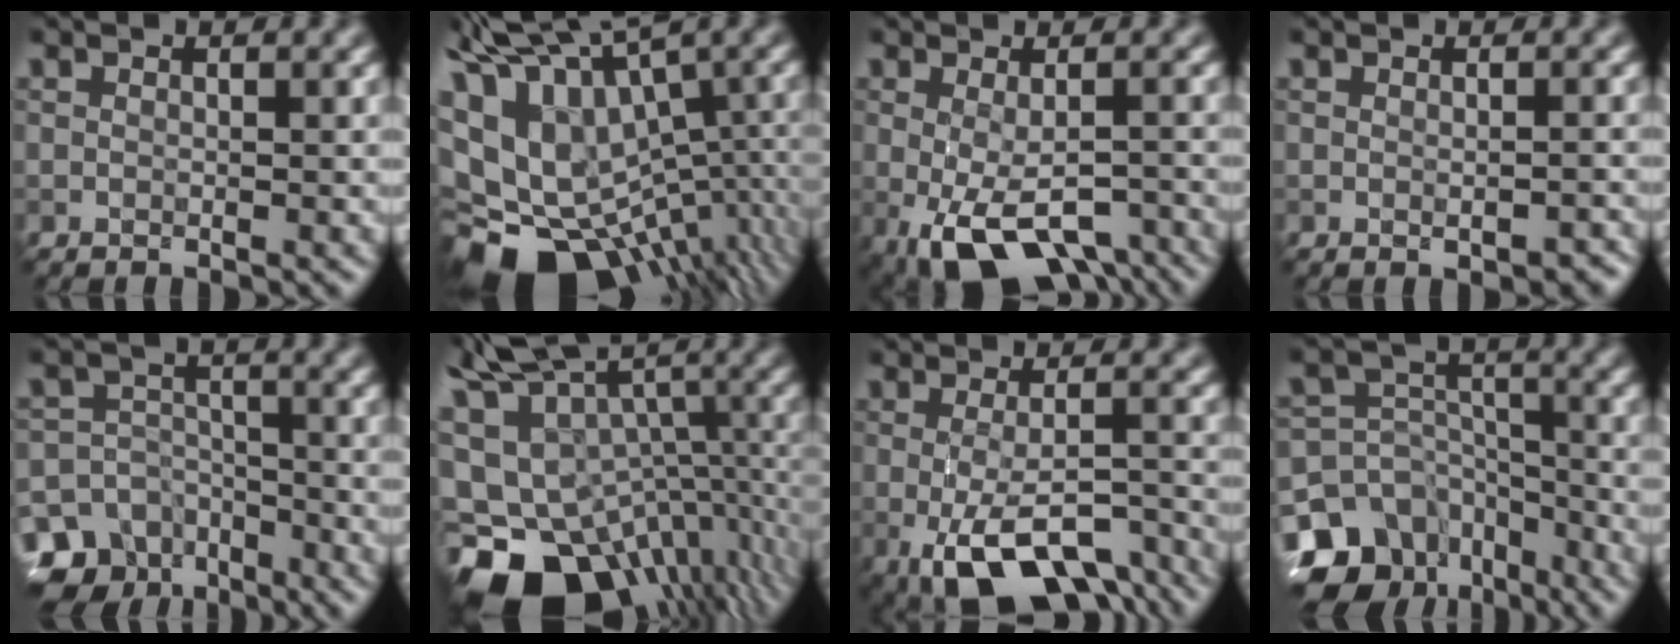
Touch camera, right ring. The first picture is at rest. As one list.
[{"total": 15.1, "force": [-3.0, 9.5, 11.3], "torque": [-0.186, 0.012, -0.011]}, {"total": 7.6, "force": [-4.4, 2.6, 5.6], "torque": [-0.088, -0.018, -0.051]}, {"total": 1.3, "force": [-0.9, 0.3, 0.9], "torque": [-0.006, 0.001, 0.001]}, {"total": 11.0, "force": [-8.0, 7.2, 2.2], "torque": [-0.020, -0.017, -0.129]}, {"total": 14.0, "force": [-3.2, 9.6, 9.7], "torque": [-0.184, -0.028, -0.010]}, {"total": 9.0, "force": [-4.8, 2.9, 7.1], "torque": [-0.107, -0.016, -0.064]}, {"total": 14.4, "force": [-10.1, 9.5, 3.8], "torque": [-0.087, -0.020, -0.151]}]